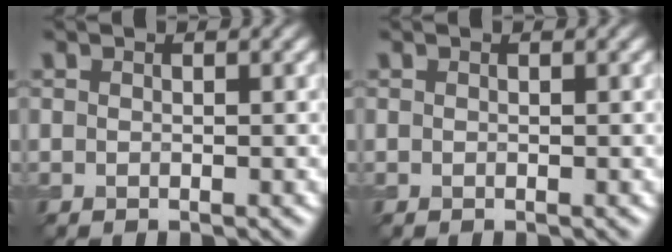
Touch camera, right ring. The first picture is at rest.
{"total": 0.0}